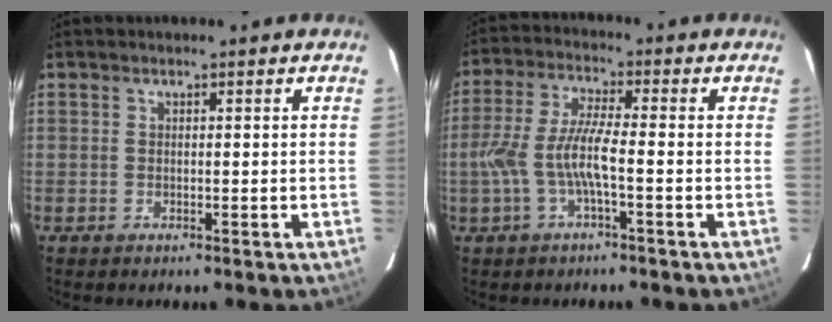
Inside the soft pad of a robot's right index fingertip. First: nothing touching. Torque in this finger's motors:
{"motor_torque": [0.76, -0.60, 0.63, 0.19]}